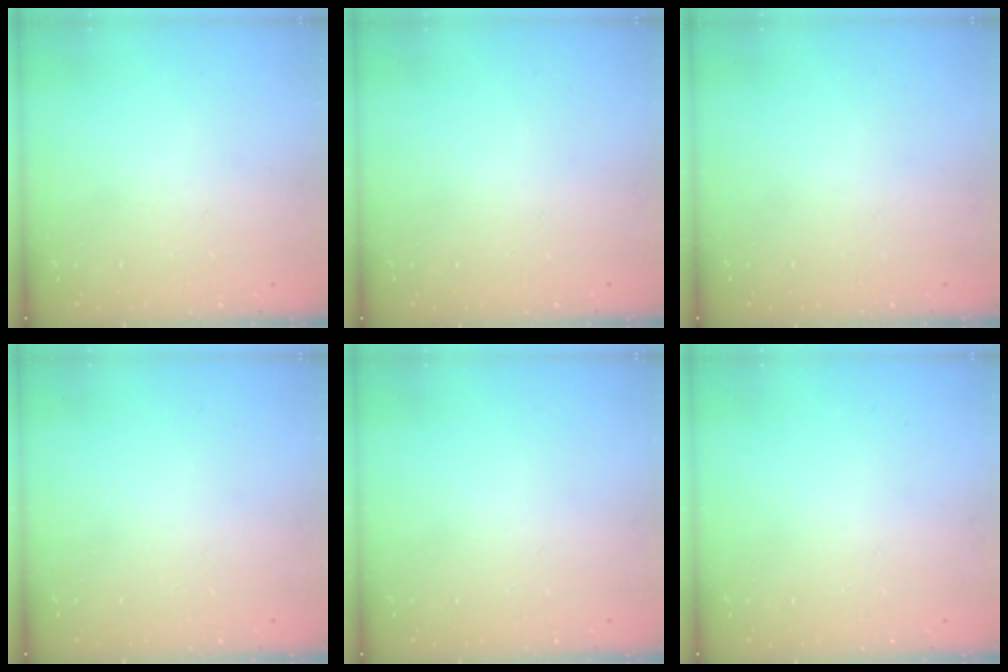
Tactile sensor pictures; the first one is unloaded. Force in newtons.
{"total": 0.0}
{"total": 0.0}
{"total": 0.0}
{"total": 0.0}
{"total": 0.0}